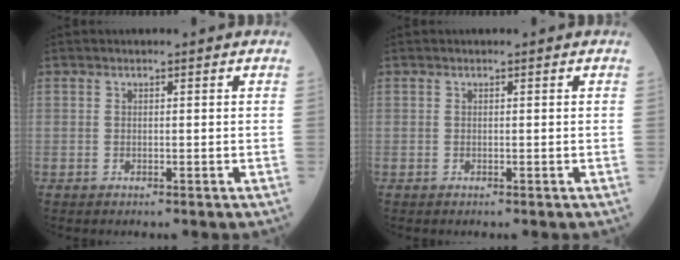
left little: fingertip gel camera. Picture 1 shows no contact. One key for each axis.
{"total": 0.0}